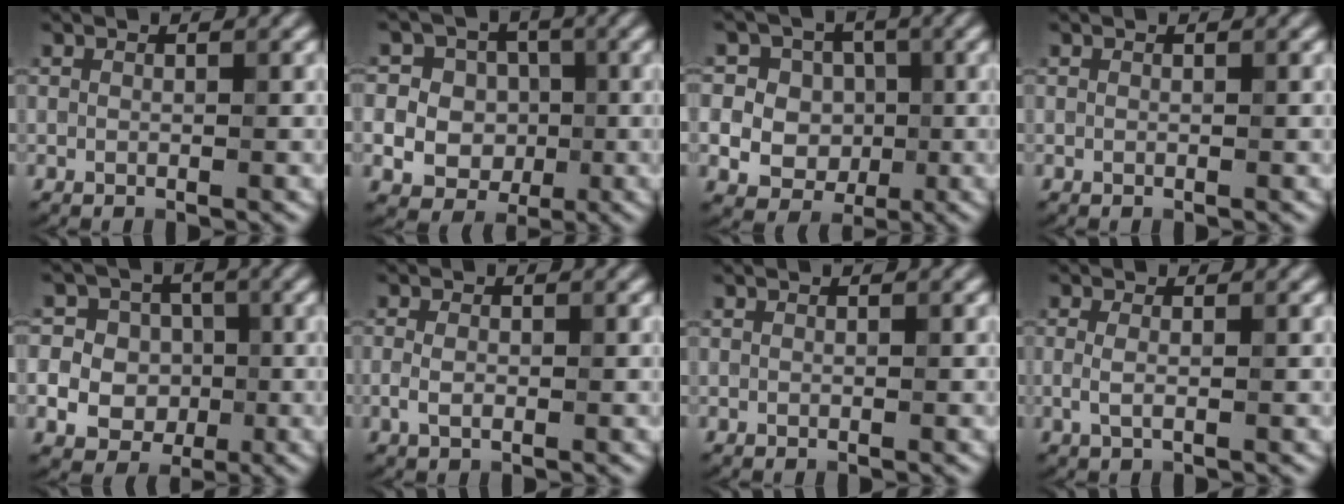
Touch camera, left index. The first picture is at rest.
{"total": 9.8, "force": [0.2, 9.2, 3.5], "torque": [-0.082, 0.027, -0.013]}
{"total": 10.6, "force": [1.2, 9.7, 4.1], "torque": [-0.092, 0.035, -0.002]}
{"total": 0.0}
{"total": 9.3, "force": [-0.7, 8.7, 3.1], "torque": [-0.067, 0.021, -0.036]}
{"total": 1.8, "force": [-0.3, 1.1, 1.4], "torque": [-0.029, 0.001, -0.007]}
{"total": 0.0}
{"total": 1.4, "force": [0.0, 0.5, 1.3], "torque": [-0.028, -0.002, -0.002]}